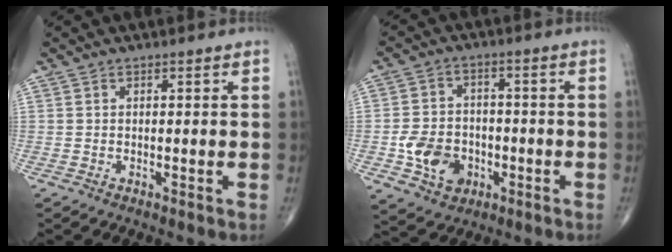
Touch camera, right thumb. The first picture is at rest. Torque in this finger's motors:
{"motor_torque": [1.51, 1.33, 0.78, -0.45, 0.30]}